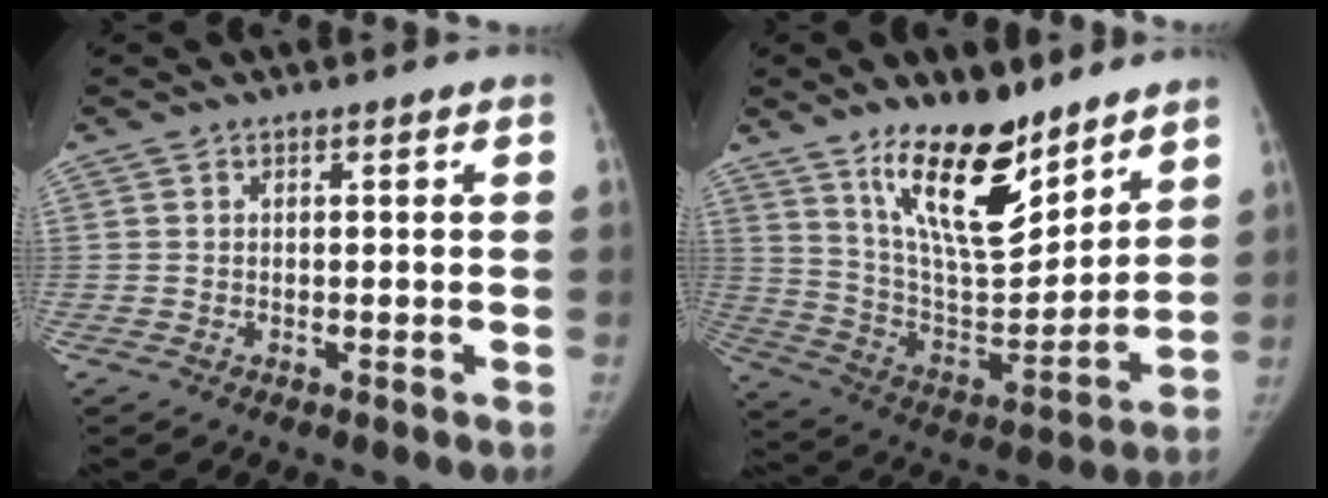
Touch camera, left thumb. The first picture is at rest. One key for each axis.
{"total": 19.2, "fx": 13.1, "fy": 7.4, "fz": 12.0, "tx": -0.156, "ty": -0.094, "tz": 0.236}